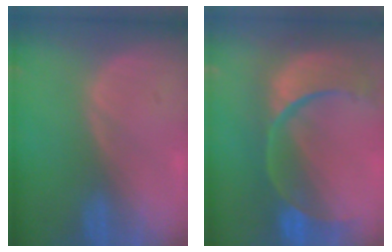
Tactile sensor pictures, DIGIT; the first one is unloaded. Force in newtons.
{"total": 13.6, "press": 10.9, "slide": 8.2}